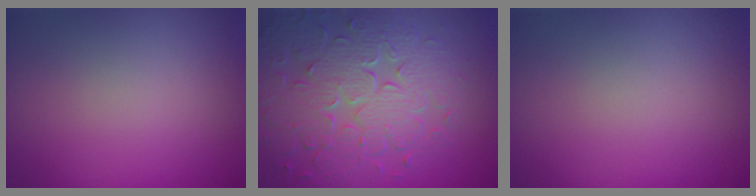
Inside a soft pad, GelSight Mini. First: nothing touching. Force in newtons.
{"total": 8.3, "press": 5.9, "slide": 5.8}
{"total": 0.0}